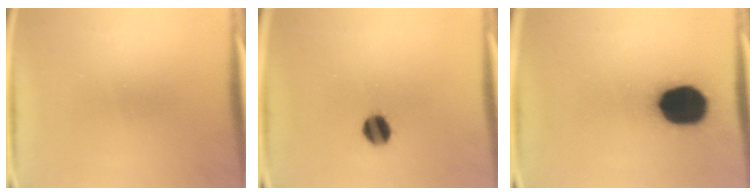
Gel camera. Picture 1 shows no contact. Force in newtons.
{"total": 6.0}
{"total": 18.3}